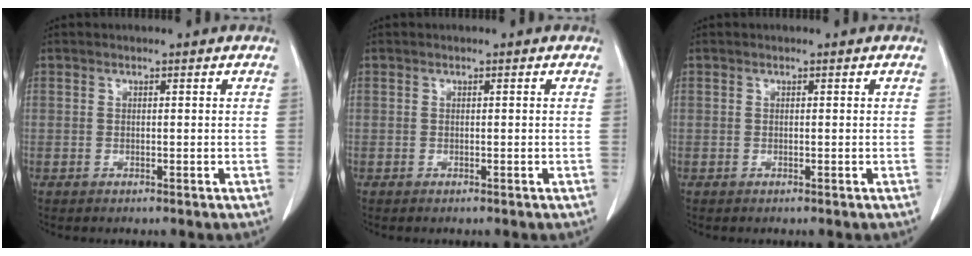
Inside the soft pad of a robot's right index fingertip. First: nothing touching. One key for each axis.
{"total": 0.0}
{"total": 0.0}